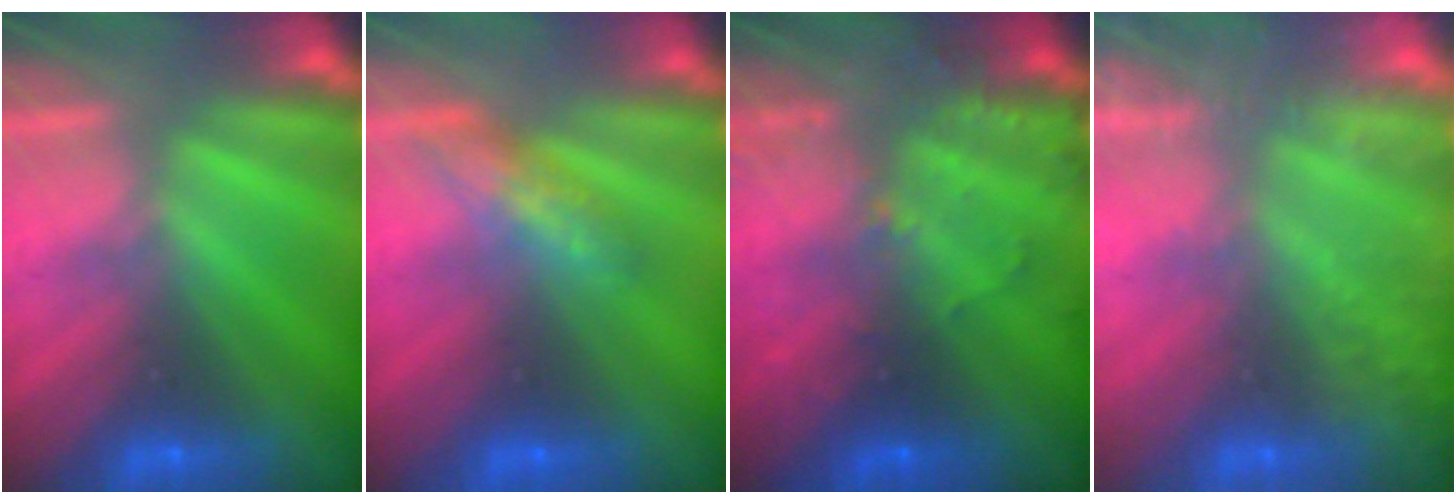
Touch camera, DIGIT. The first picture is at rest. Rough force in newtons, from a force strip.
{"total": 2.4}
{"total": 7.3}
{"total": 7.5}